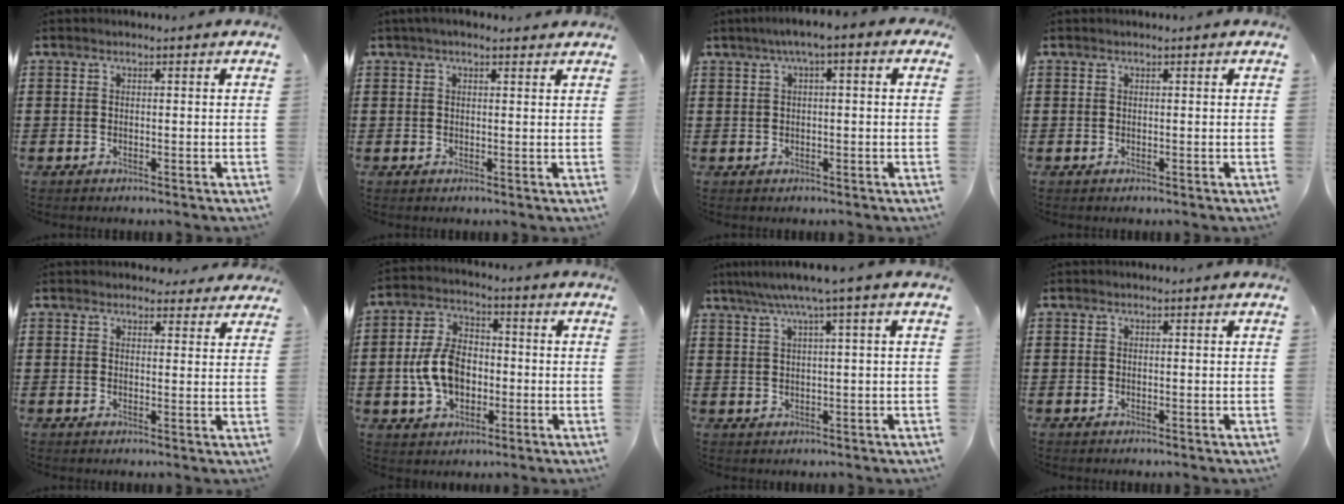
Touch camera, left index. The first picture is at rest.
{"total": 1.7, "force": [1.3, 0.5, 1.0], "torque": [-0.022, 0.006, 0.024]}
{"total": 2.5, "force": [0.0, 0.5, 2.5], "torque": [-0.045, 0.006, -0.005]}
{"total": 0.0}
{"total": 2.9, "force": [2.7, 1.0, 0.5], "torque": [-0.008, -0.005, 0.050]}
{"total": 8.8, "force": [-1.4, 6.0, 6.3], "torque": [-0.150, 0.009, -0.031]}
{"total": 3.8, "force": [1.8, -0.4, 3.4], "torque": [-0.069, -0.001, 0.026]}
{"total": 0.0}